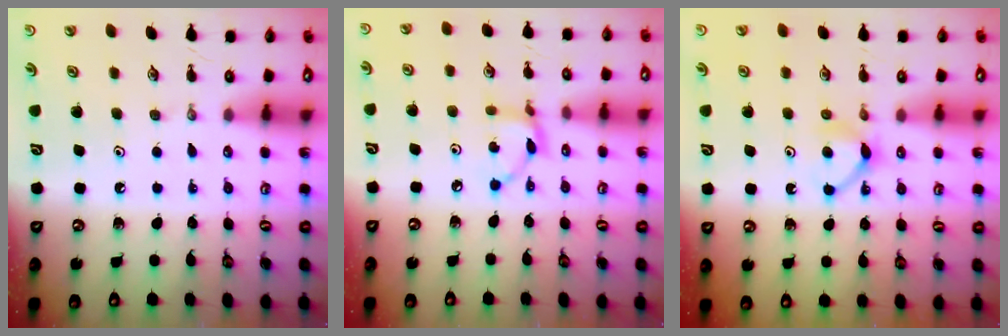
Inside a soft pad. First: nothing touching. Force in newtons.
{"total": 5.7, "press": 5.7, "slide": 0.2}
{"total": 5.4, "press": 5.3, "slide": 0.7}